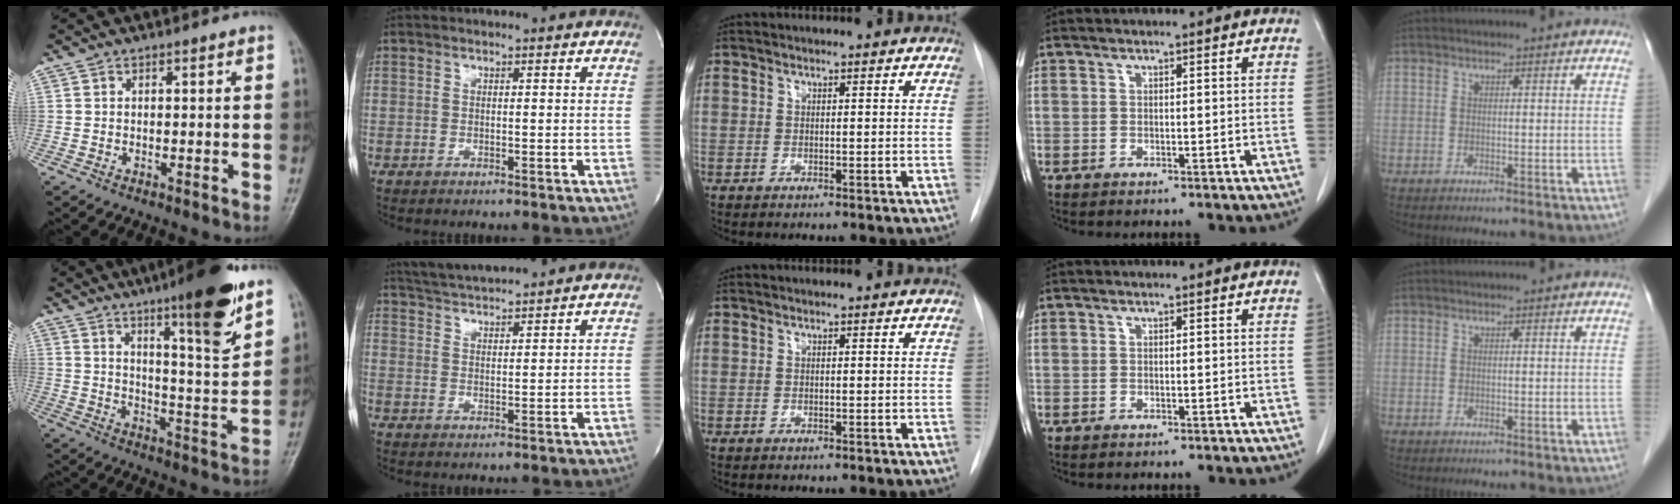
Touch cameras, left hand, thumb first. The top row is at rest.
{"thumb": {"total": 16.4, "force": [10.3, 2.1, 12.6], "torque": [-0.170, -0.063, 0.159]}, "index": {"total": 8.6, "force": [8.3, -0.3, 2.5], "torque": [-0.057, 0.024, 0.138]}}